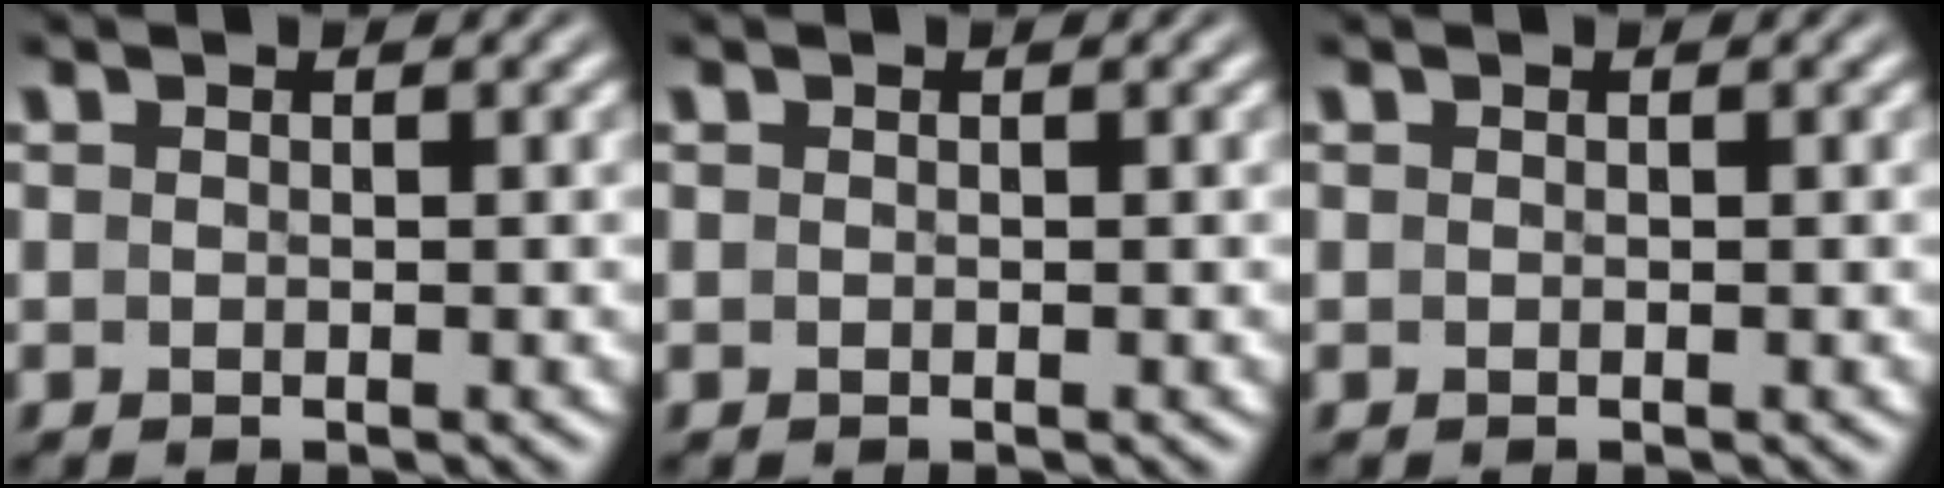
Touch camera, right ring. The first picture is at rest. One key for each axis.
{"total": 0.0}
{"total": 0.0}